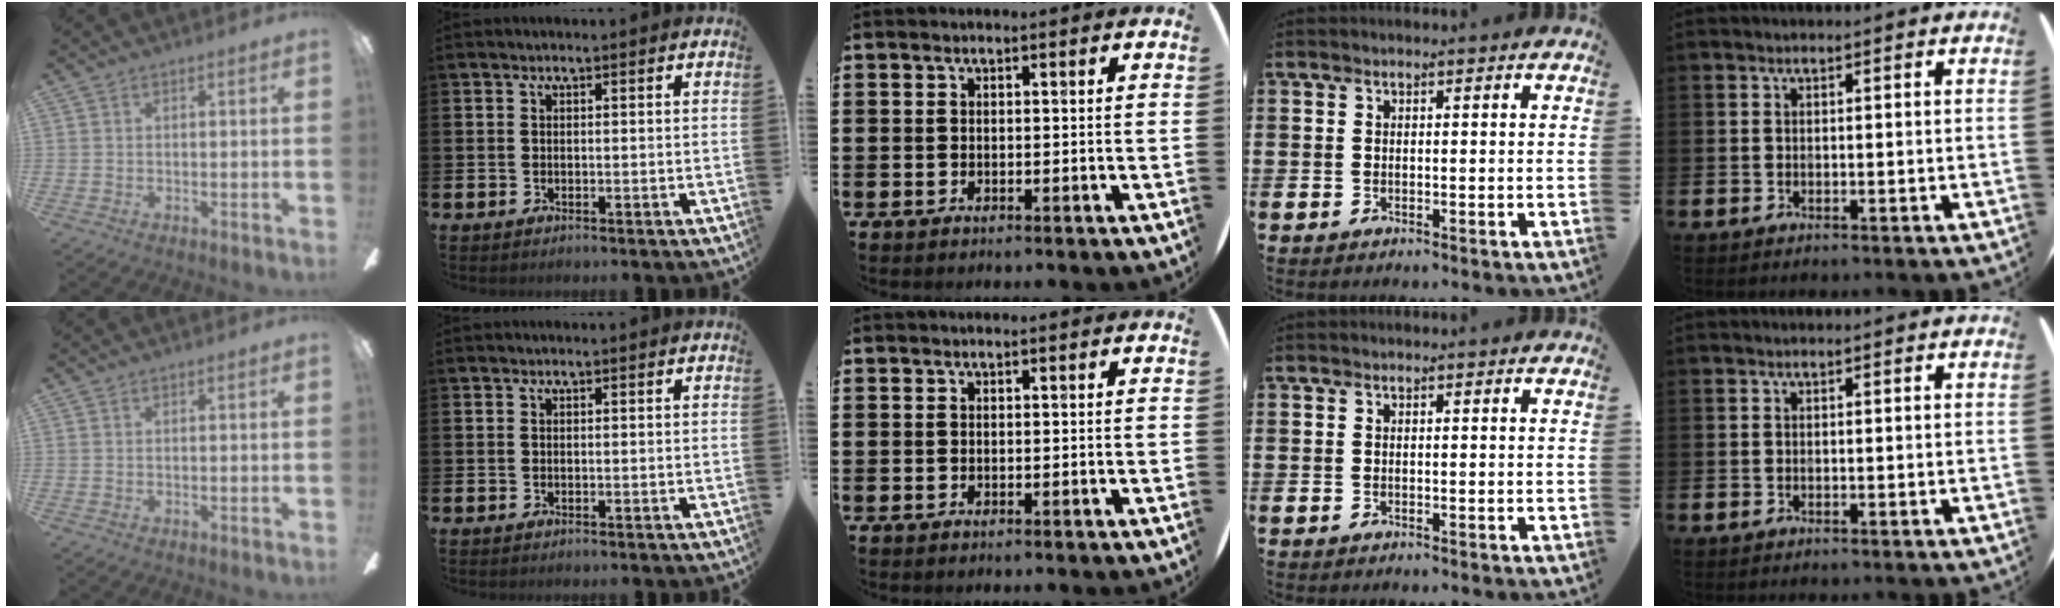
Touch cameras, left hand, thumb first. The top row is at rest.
{}